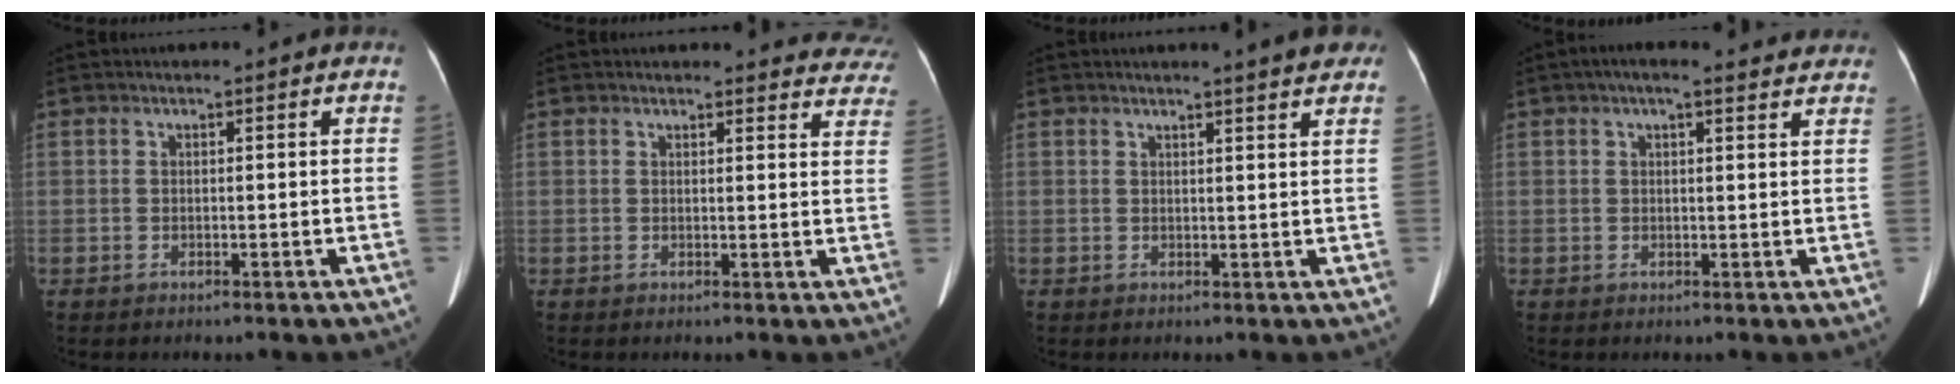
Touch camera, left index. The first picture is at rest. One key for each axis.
{"total": 14.9, "fx": 14.2, "fy": 3.8, "fz": 2.1, "tx": 0.022, "ty": -0.040, "tz": 0.124}
{"total": 5.2, "fx": 4.5, "fy": 0.3, "fz": 2.5, "tx": -0.032, "ty": 0.000, "tz": 0.041}
{"total": 8.7, "fx": 7.1, "fy": 2.6, "fz": 4.4, "tx": -0.050, "ty": 0.029, "tz": 0.081}